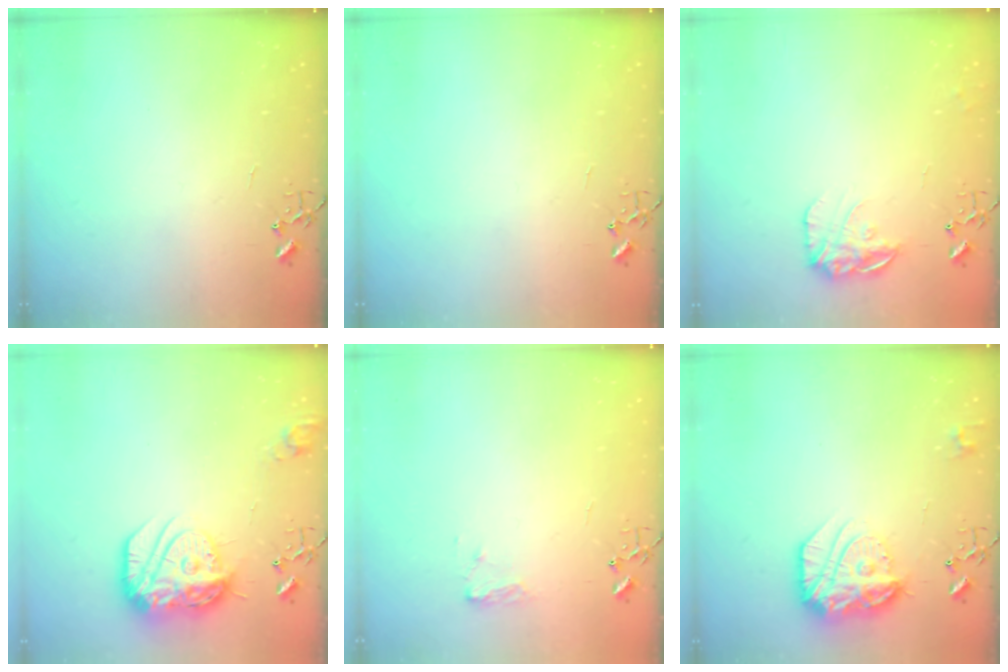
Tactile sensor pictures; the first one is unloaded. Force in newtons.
{"total": 0.0}
{"total": 12.9, "press": 12.8, "slide": 0.6}
{"total": 19.1, "press": 19.1, "slide": 1.1}
{"total": 7.2, "press": 7.2, "slide": 0.5}
{"total": 19.0, "press": 19.0, "slide": 1.7}